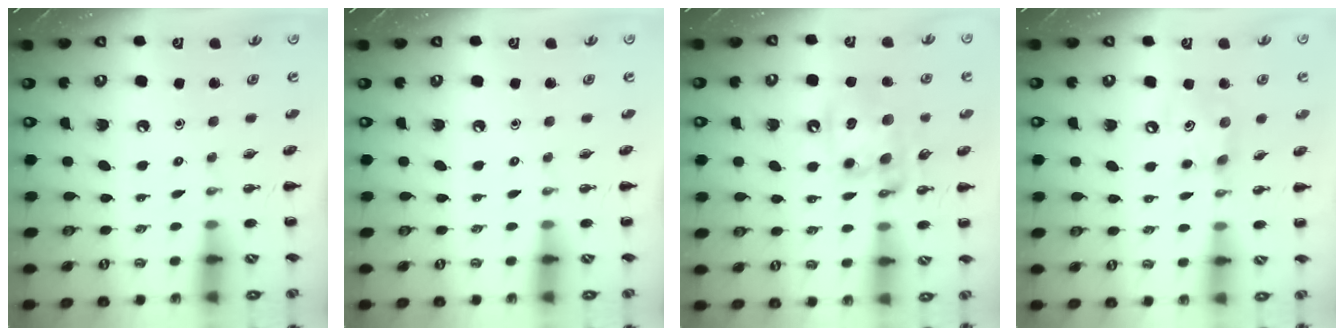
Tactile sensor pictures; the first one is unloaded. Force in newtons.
{"total": 0.0}
{"total": 13.3, "press": 13.0, "slide": 2.7}
{"total": 7.0, "press": 6.9, "slide": 0.9}